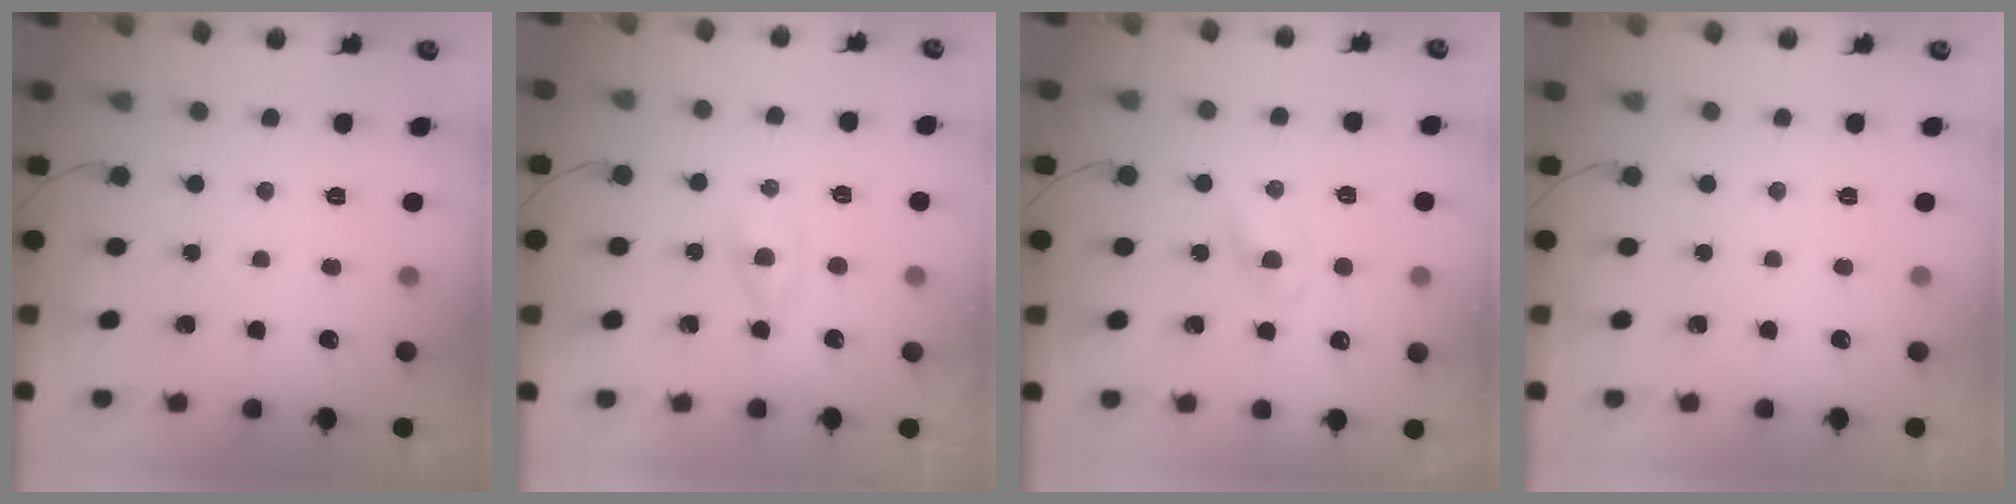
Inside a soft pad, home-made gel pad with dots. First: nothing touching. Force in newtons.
{"total": 1.5, "press": 1.3, "slide": 0.8}
{"total": 2.6, "press": 2.3, "slide": 1.1}
{"total": 0.0}